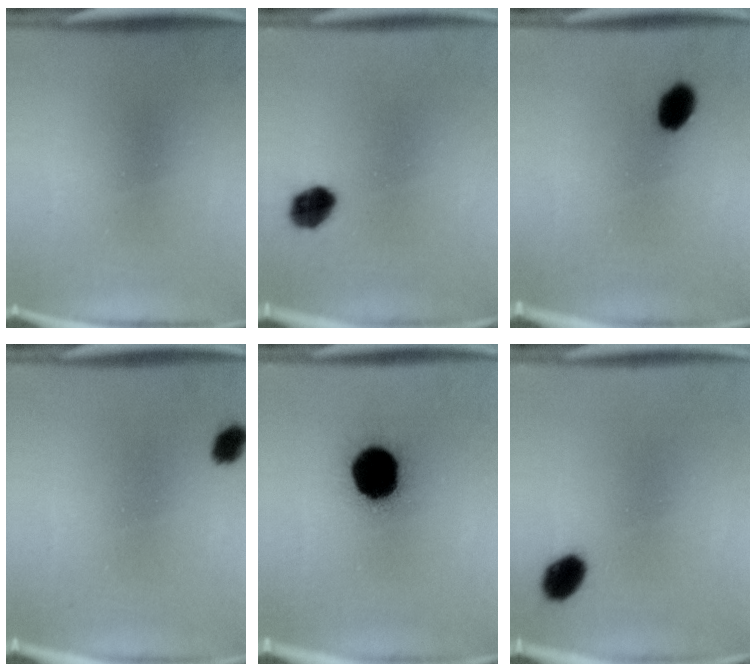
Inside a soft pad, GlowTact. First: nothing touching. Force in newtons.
{"total": 5.6}
{"total": 5.4}
{"total": 2.8}
{"total": 18.5}
{"total": 5.5}